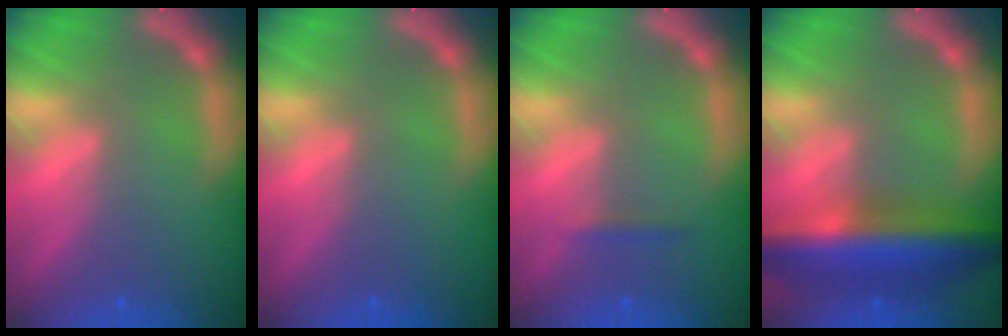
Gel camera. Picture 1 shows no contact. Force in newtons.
{"total": 0.0}
{"total": 0.9}
{"total": 9.5}